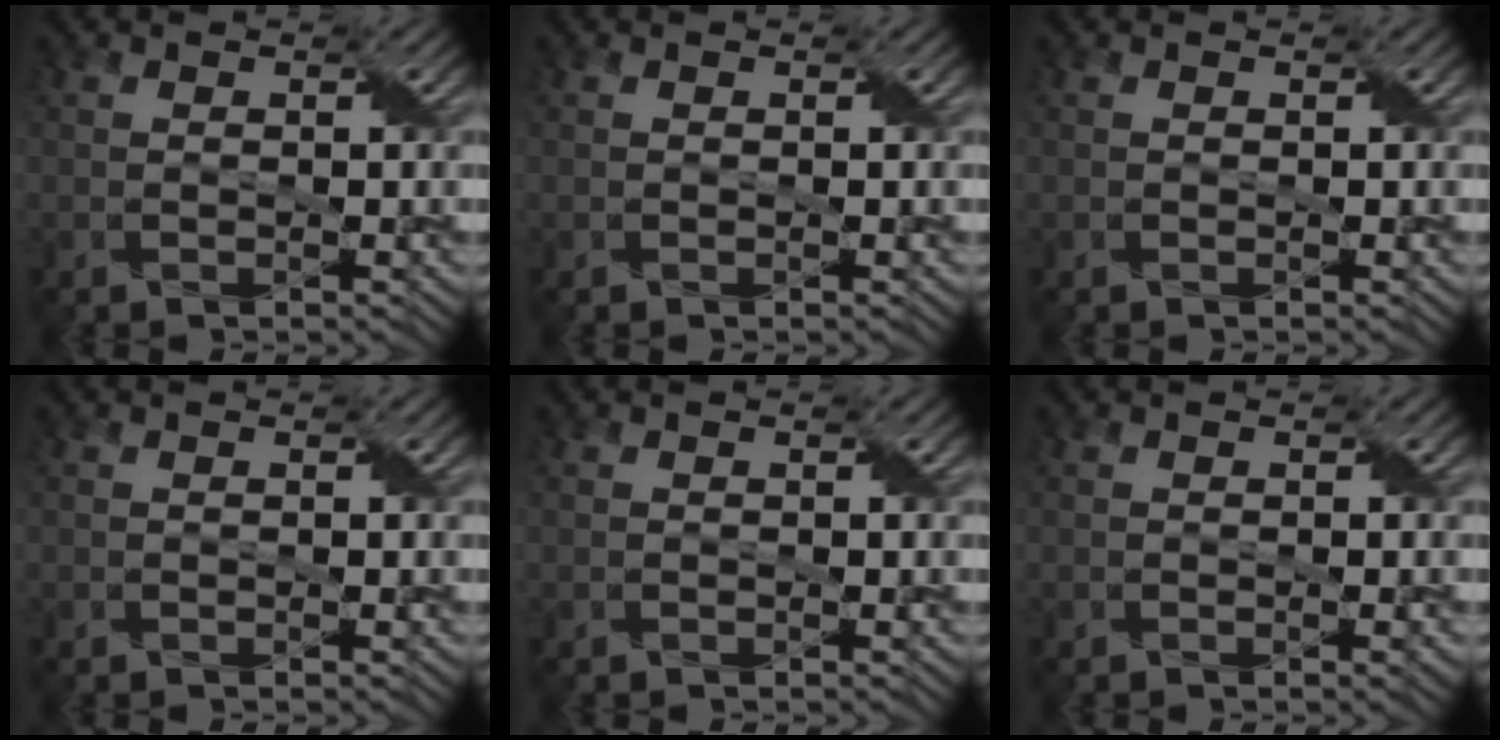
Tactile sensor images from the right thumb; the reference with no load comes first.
{"total": 0.0}
{"total": 0.0}
{"total": 0.0}
{"total": 0.0}
{"total": 0.7, "force": [-0.1, 0.0, 0.7], "torque": [-0.009, -0.001, -0.001]}